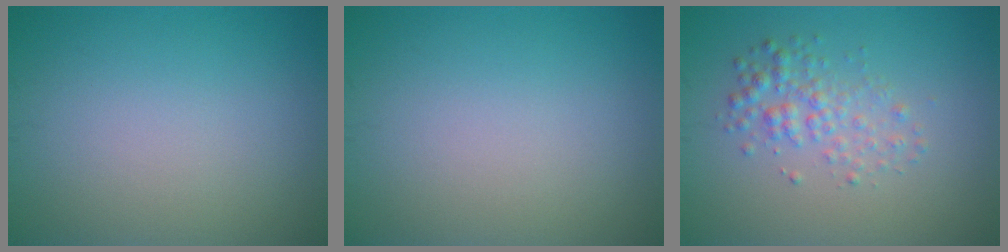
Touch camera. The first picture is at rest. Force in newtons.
{"total": 0.0}
{"total": 2.5, "press": 2.5, "slide": 0.0}